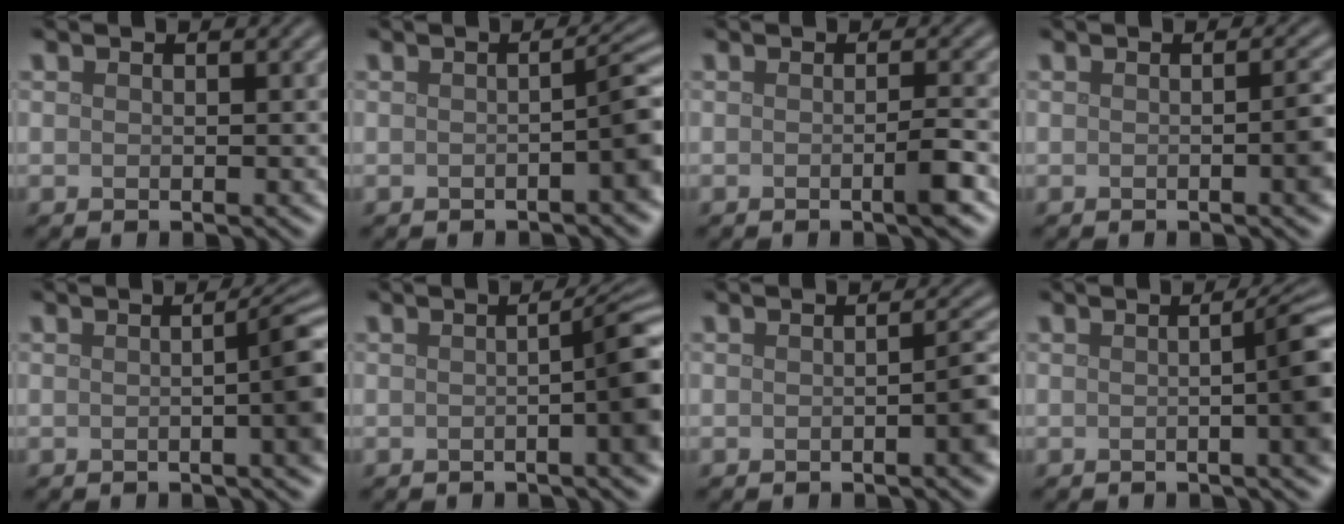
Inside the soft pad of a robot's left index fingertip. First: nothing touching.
{"total": 3.0, "force": [-0.7, 0.6, 2.9], "torque": [-0.029, 0.014, -0.015]}
{"total": 2.0, "force": [-0.5, 0.2, 1.9], "torque": [-0.029, -0.001, -0.013]}
{"total": 2.4, "force": [-0.2, 0.5, 2.3], "torque": [-0.025, 0.001, -0.005]}
{"total": 5.2, "force": [-0.2, 1.1, 5.1], "torque": [-0.053, 0.007, -0.006]}
{"total": 5.3, "force": [-0.4, 1.0, 5.1], "torque": [-0.055, 0.008, -0.010]}
{"total": 2.2, "force": [-0.4, 0.4, 2.1], "torque": [-0.024, 0.005, -0.010]}
{"total": 5.8, "force": [-0.2, 1.3, 5.7], "torque": [-0.061, 0.004, -0.003]}